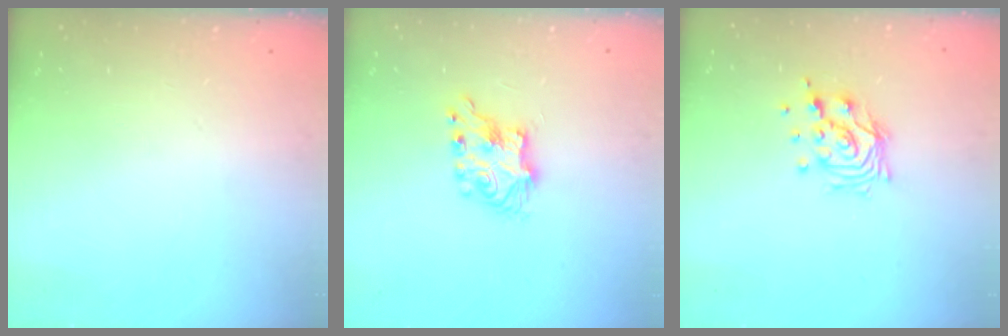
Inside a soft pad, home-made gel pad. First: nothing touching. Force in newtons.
{"total": 7.5, "press": 7.5, "slide": 0.4}
{"total": 11.1, "press": 11.0, "slide": 0.9}